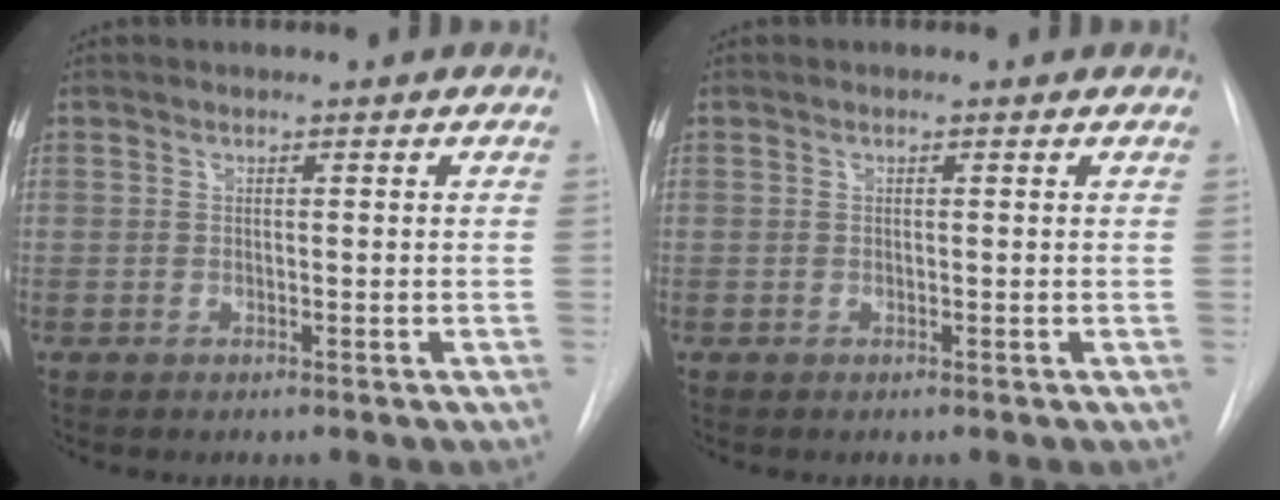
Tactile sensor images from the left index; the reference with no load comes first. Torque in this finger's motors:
{"motor_torque": [-0.15, 0.08, -0.02, -0.01]}